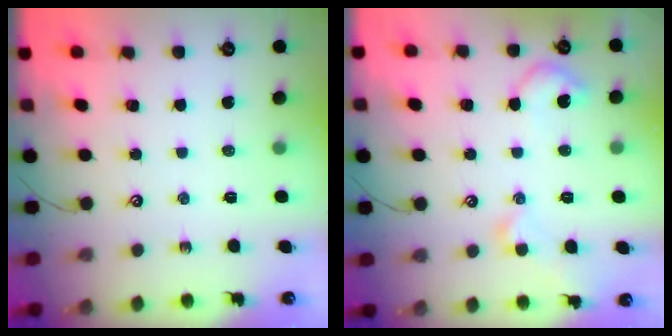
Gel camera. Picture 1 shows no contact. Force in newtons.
{"total": 4.1, "press": 4.1, "slide": 0.6}